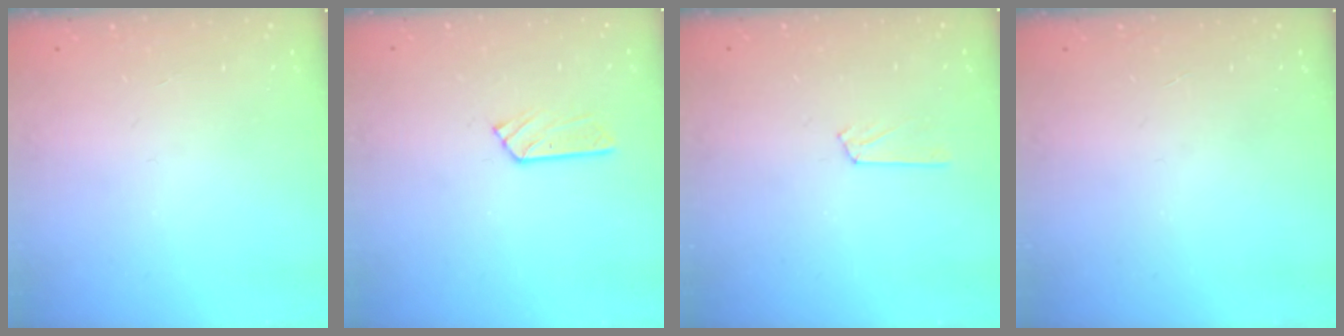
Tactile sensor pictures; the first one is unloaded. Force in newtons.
{"total": 4.0, "press": 3.9, "slide": 0.3}
{"total": 2.5, "press": 2.4, "slide": 0.3}
{"total": 0.0}